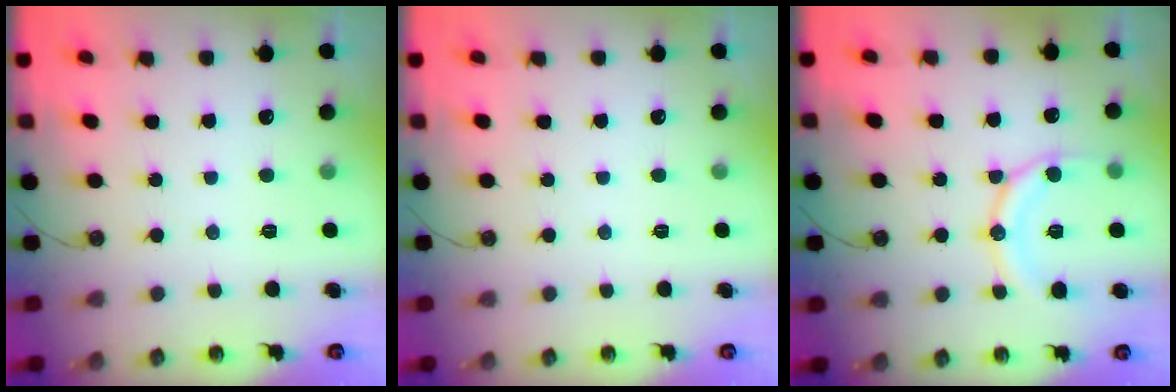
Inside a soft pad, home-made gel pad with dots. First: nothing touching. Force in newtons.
{"total": 0.0}
{"total": 12.9, "press": 12.8, "slide": 1.4}